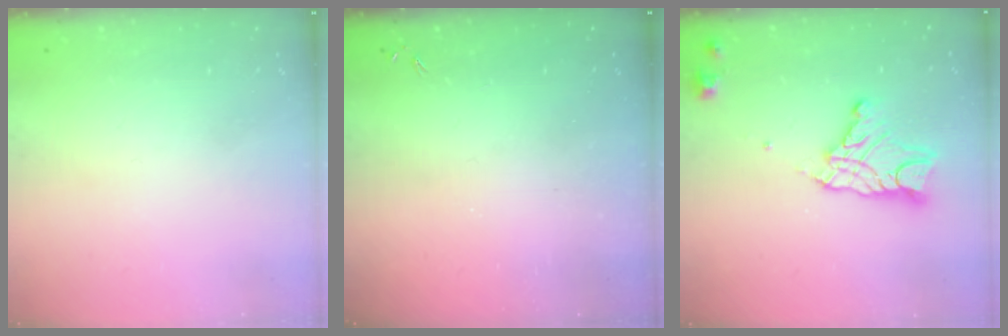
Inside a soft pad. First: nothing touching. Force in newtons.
{"total": 0.0}
{"total": 11.8, "press": 11.7, "slide": 1.1}